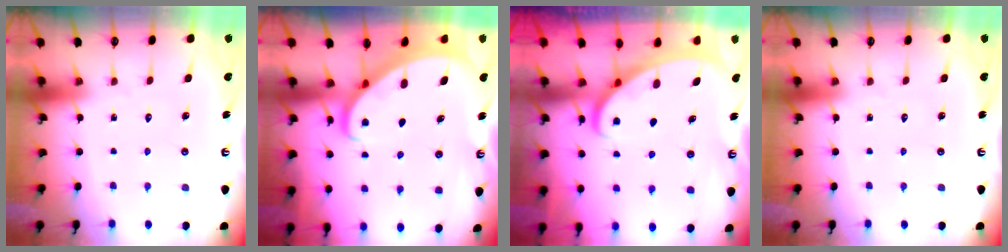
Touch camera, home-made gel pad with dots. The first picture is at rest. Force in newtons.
{"total": 2.8, "press": 2.7, "slide": 0.3}
{"total": 2.5, "press": 2.5, "slide": 0.3}
{"total": 0.0}